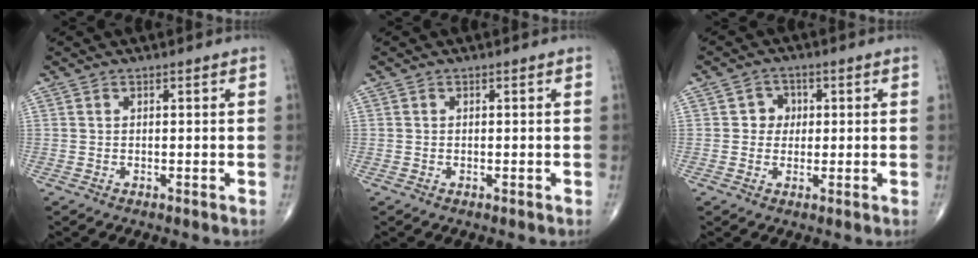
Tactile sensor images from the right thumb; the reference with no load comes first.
{"total": 0.0}
{"total": 3.6, "force": [0.5, 3.3, 1.3], "torque": [0.007, 0.006, -0.001]}